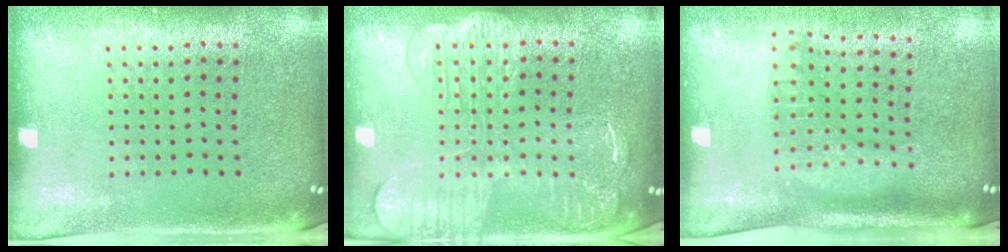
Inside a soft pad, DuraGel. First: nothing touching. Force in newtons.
{"total": 2.8, "press": 2.8, "slide": 0.6}
{"total": 1.9, "press": 1.6, "slide": 1.1}